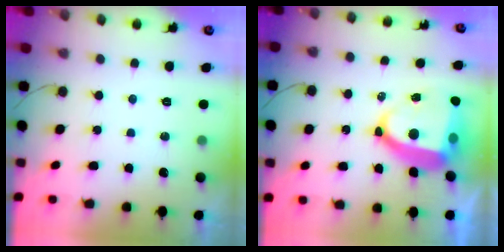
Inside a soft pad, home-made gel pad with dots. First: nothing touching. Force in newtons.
{"total": 14.5, "press": 14.4, "slide": 1.8}